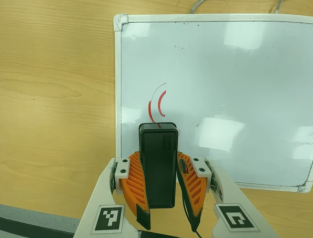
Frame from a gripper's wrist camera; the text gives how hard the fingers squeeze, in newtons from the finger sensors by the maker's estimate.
{"total": 9.1, "left": 7.4, "right": 10.8}